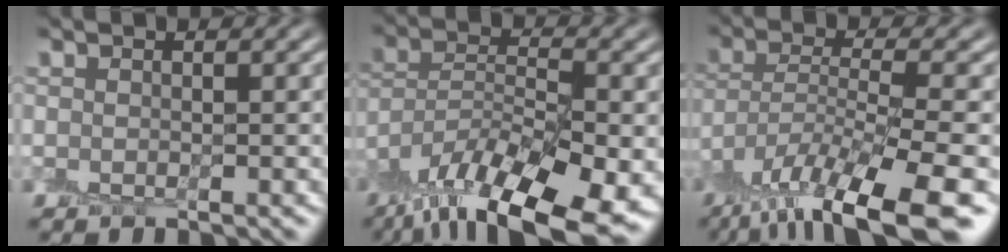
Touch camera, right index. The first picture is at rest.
{"total": 13.0, "force": [-9.4, 3.4, 8.3], "torque": [-0.159, 0.001, -0.148]}
{"total": 10.8, "force": [-7.6, 2.4, 7.3], "torque": [-0.133, 0.002, -0.128]}